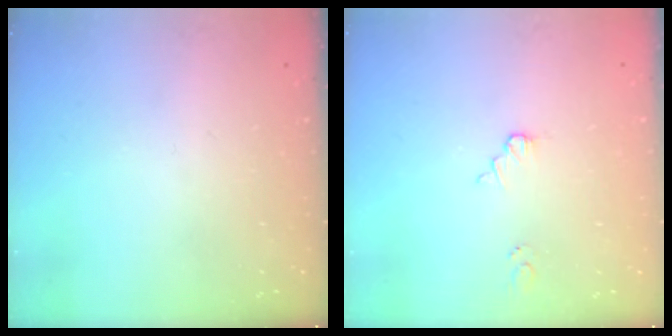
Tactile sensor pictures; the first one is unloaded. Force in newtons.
{"total": 1.5, "press": 1.5, "slide": 0.1}